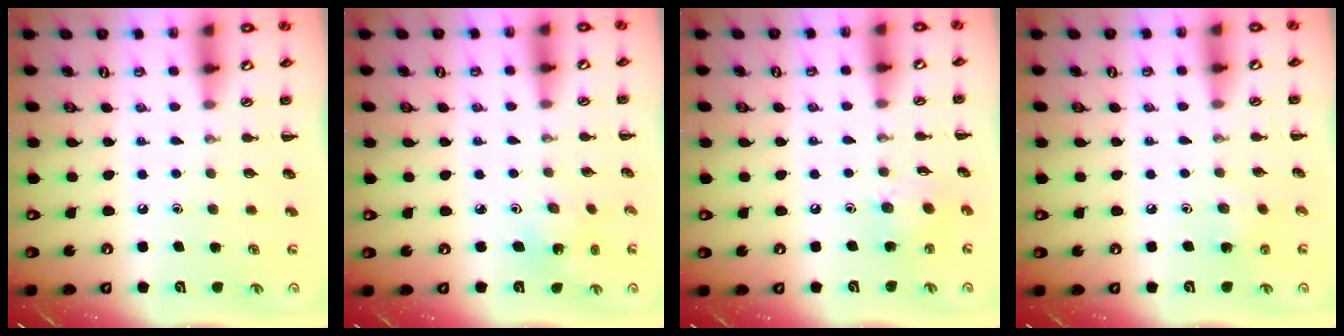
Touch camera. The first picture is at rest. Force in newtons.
{"total": 4.0, "press": 3.9, "slide": 1.1}
{"total": 5.2, "press": 5.1, "slide": 0.8}
{"total": 3.6, "press": 3.4, "slide": 1.1}